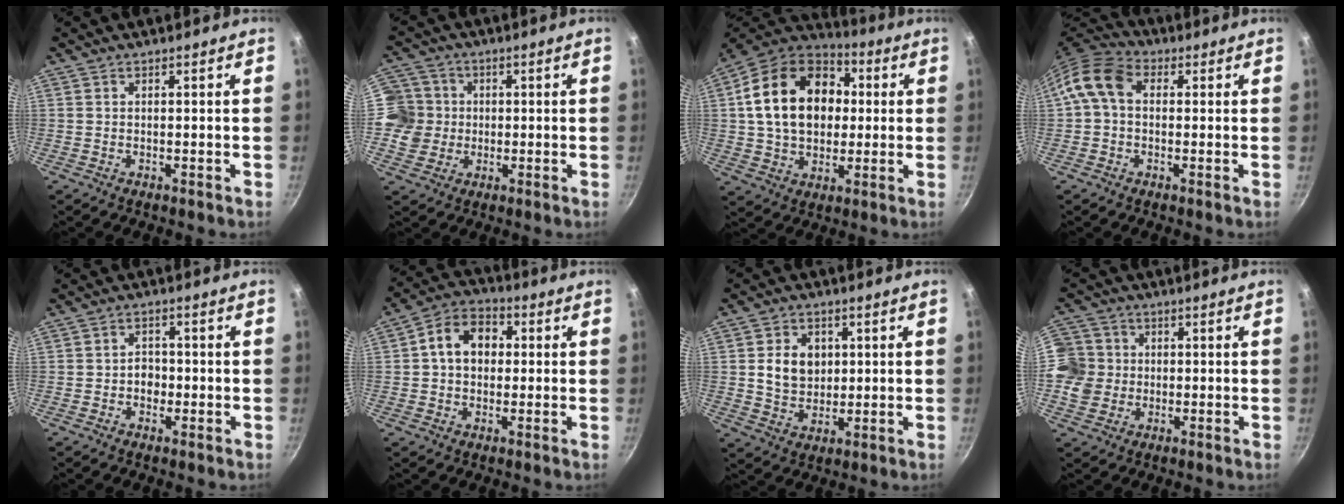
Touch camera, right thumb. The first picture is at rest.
{"total": 8.5, "force": [0.1, 8.3, 2.0], "torque": [0.001, 0.009, -0.014]}
{"total": 21.6, "force": [3.3, 15.8, 14.4], "torque": [-0.222, 0.027, 0.050]}
{"total": 8.4, "force": [1.0, 6.2, 5.6], "torque": [-0.096, 0.022, -0.002]}
{"total": 3.3, "force": [-0.8, 2.6, 1.8], "torque": [-0.005, 0.009, -0.015]}
{"total": 9.9, "force": [1.1, 7.5, 6.3], "torque": [-0.070, 0.025, 0.001]}
{"total": 8.2, "force": [1.3, 6.5, 4.8], "torque": [-0.055, -0.008, 0.025]}
{"total": 9.9, "force": [-0.3, 9.3, 3.6], "torque": [-0.047, 0.010, -0.022]}